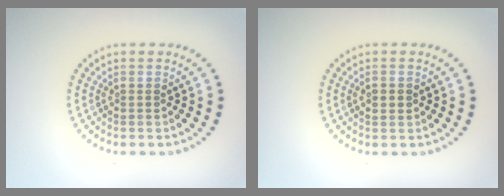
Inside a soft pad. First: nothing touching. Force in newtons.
{"total": 1.7, "press": 1.7, "slide": 0.1}